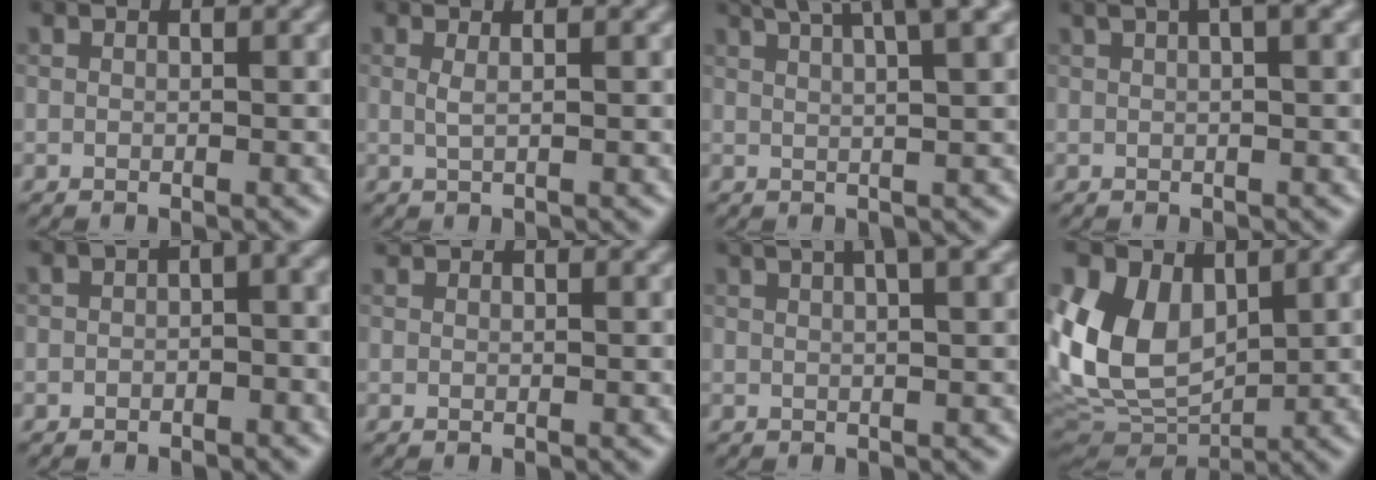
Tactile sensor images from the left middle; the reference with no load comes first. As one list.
[{"total": 1.2, "force": [0.4, 0.4, 1.0], "torque": [-0.016, -0.002, 0.003]}, {"total": 8.7, "force": [5.5, 2.4, 6.4], "torque": [-0.061, 0.043, 0.043]}, {"total": 4.5, "force": [2.5, 0.8, 3.6], "torque": [-0.049, 0.015, 0.036]}, {"total": 4.7, "force": [0.9, 2.3, 4.0], "torque": [-0.039, 0.011, 0.001]}, {"total": 1.6, "force": [1.6, 0.3, 0.3], "torque": [-0.014, 0.002, 0.022]}, {"total": 6.0, "force": [3.7, 1.4, 4.6], "torque": [-0.043, 0.022, 0.031]}, {"total": 9.0, "force": [2.8, 6.0, 6.1], "torque": [-0.142, -0.012, 0.054]}]